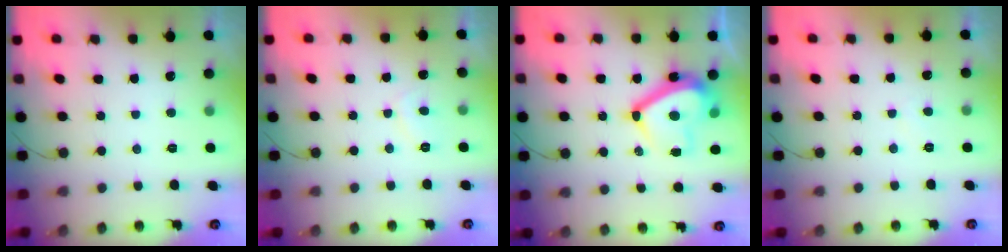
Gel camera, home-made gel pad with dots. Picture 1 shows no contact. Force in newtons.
{"total": 2.4, "press": 2.3, "slide": 0.7}
{"total": 13.8, "press": 13.6, "slide": 2.8}
{"total": 1.6, "press": 1.6, "slide": 0.4}